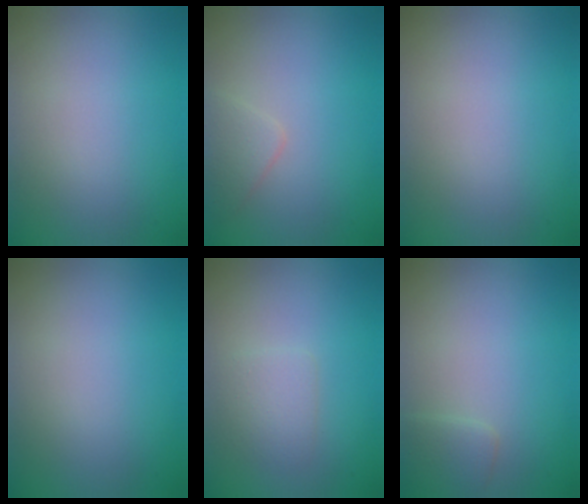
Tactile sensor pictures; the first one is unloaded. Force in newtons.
{"total": 1.7, "press": 1.7, "slide": 0.1}
{"total": 0.0}
{"total": 0.0}
{"total": 1.9, "press": 1.9, "slide": 0.0}
{"total": 1.4, "press": 1.4, "slide": 0.0}